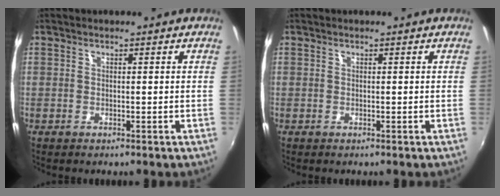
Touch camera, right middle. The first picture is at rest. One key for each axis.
{"total": 0.0}